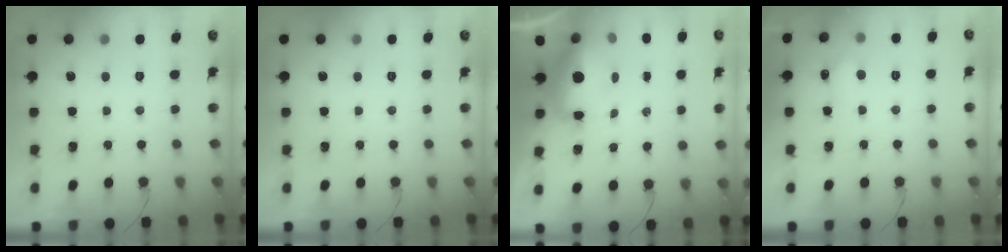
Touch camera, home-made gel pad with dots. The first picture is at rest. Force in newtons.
{"total": 0.0}
{"total": 11.4, "press": 11.2, "slide": 2.3}
{"total": 5.4, "press": 5.2, "slide": 1.5}